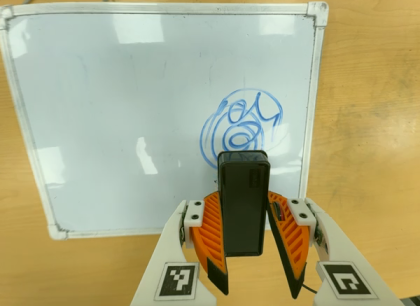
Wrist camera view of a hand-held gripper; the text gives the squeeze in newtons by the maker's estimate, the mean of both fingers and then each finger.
{"total": 4.4, "left": 4.2, "right": 4.6}